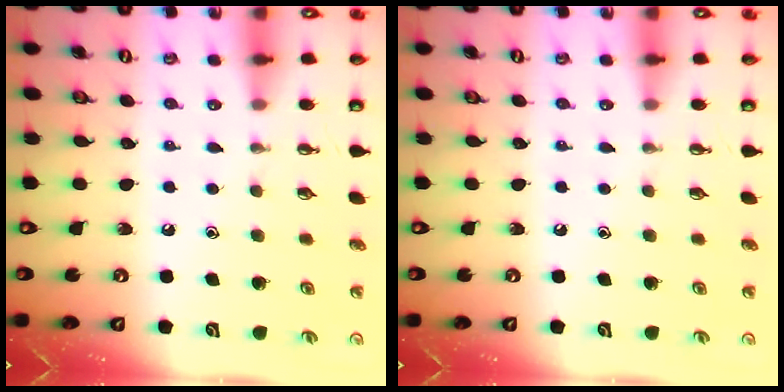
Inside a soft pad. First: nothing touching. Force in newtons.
{"total": 0.0}